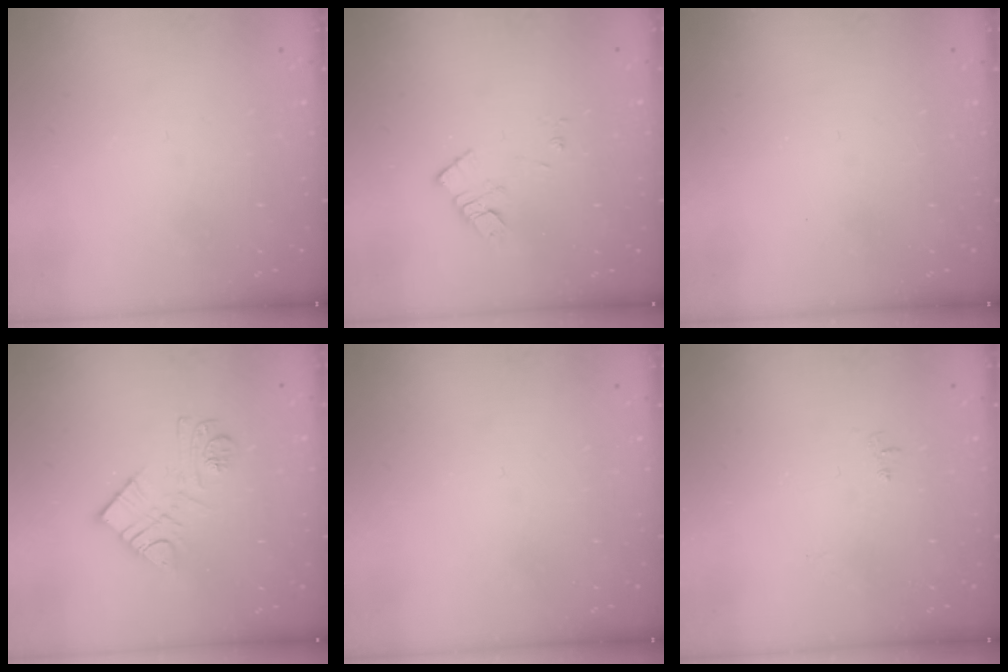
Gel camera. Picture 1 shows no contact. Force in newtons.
{"total": 6.5, "press": 6.4, "slide": 0.7}
{"total": 1.6, "press": 1.6, "slide": 0.2}
{"total": 10.5, "press": 10.5, "slide": 0.6}
{"total": 0.0}
{"total": 5.2, "press": 5.2, "slide": 0.6}